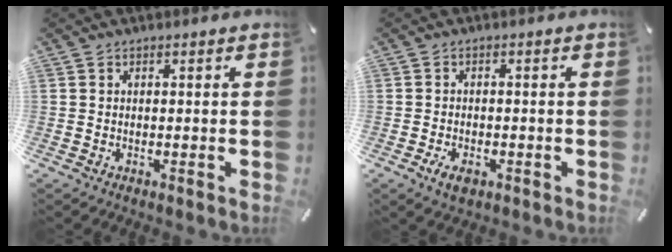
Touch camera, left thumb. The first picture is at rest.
{"total": 3.2, "force": [-1.6, 1.9, 2.0], "torque": [-0.040, 0.004, -0.029]}